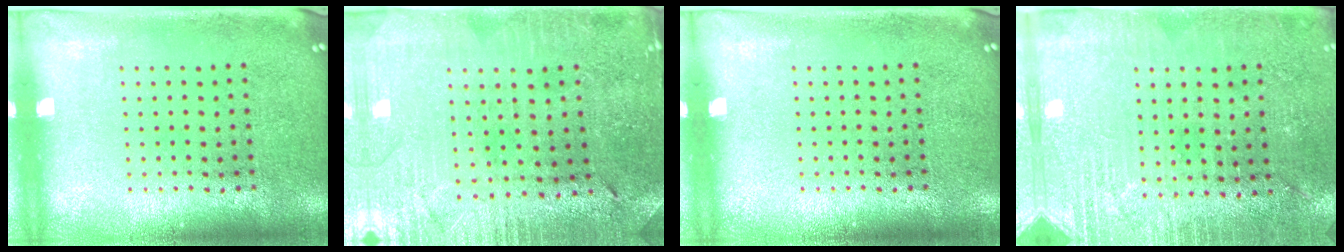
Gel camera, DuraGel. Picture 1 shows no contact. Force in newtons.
{"total": 1.0, "press": 0.9, "slide": 0.2}
{"total": 0.0}
{"total": 2.8, "press": 2.7, "slide": 0.6}